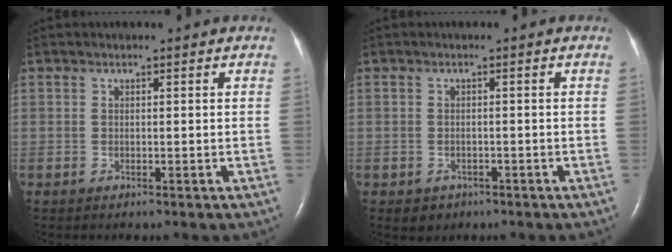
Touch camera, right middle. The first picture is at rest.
{"total": 2.0, "force": [-1.1, 1.6, 0.3], "torque": [-0.006, 0.005, -0.009]}